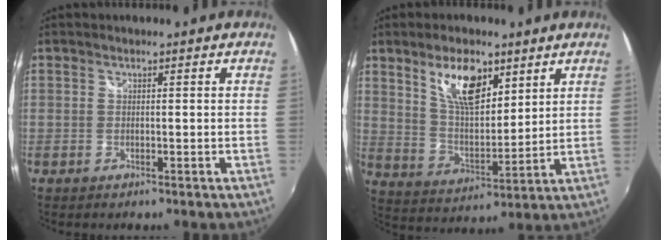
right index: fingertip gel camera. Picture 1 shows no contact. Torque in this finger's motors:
{"motor_torque": [0.44, 0.34, 0.34, 0.12]}